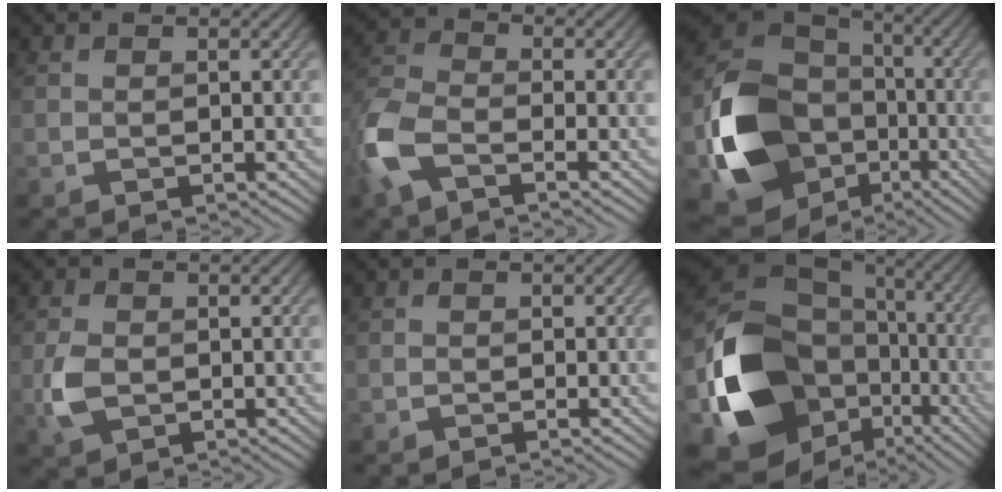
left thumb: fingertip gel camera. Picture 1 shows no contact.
{"total": 7.0, "force": [-3.4, 3.3, 5.2], "torque": [-0.131, -0.006, -0.090]}
{"total": 15.1, "force": [-4.5, 12.0, 8.0], "torque": [-0.179, -0.036, -0.094]}
{"total": 3.5, "force": [-0.5, 2.4, 2.5], "torque": [-0.066, -0.005, -0.015]}
{"total": 0.0}
{"total": 17.5, "force": [-4.8, 13.6, 10.0], "torque": [-0.222, -0.036, -0.084]}